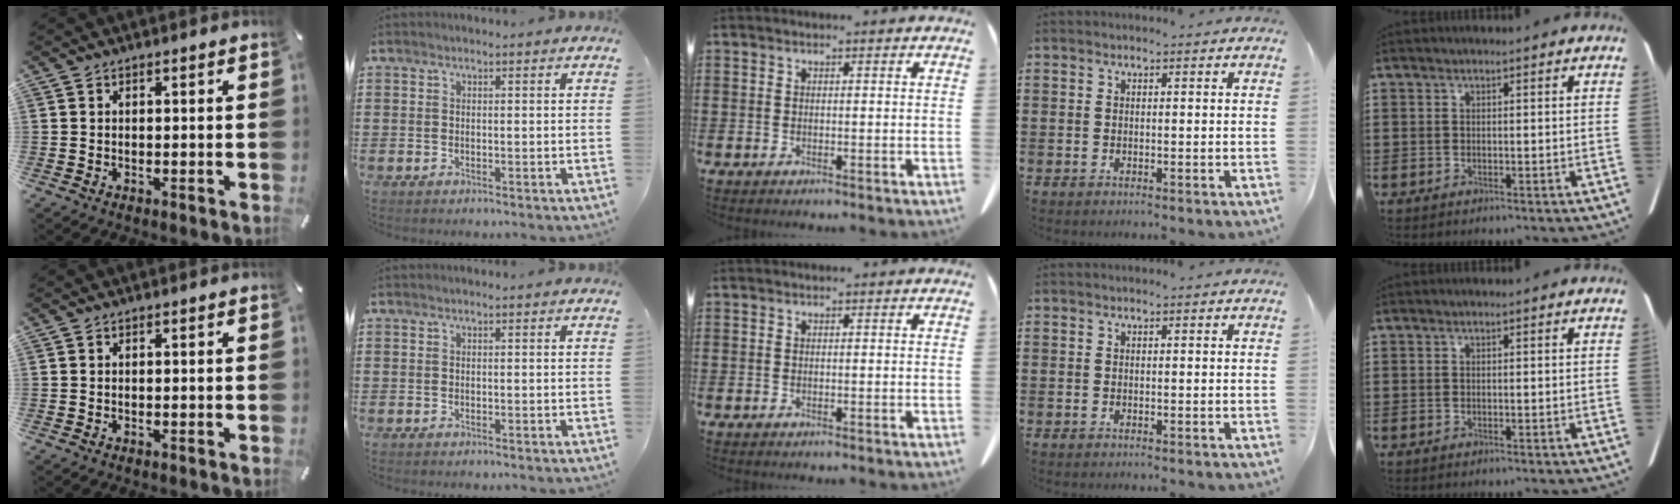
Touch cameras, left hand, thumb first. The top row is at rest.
{}